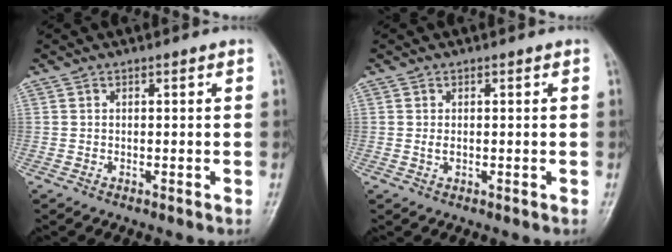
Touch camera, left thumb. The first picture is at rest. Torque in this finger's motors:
{"motor_torque": [-0.01, 0.03, 0.22, 0.07, 0.02]}